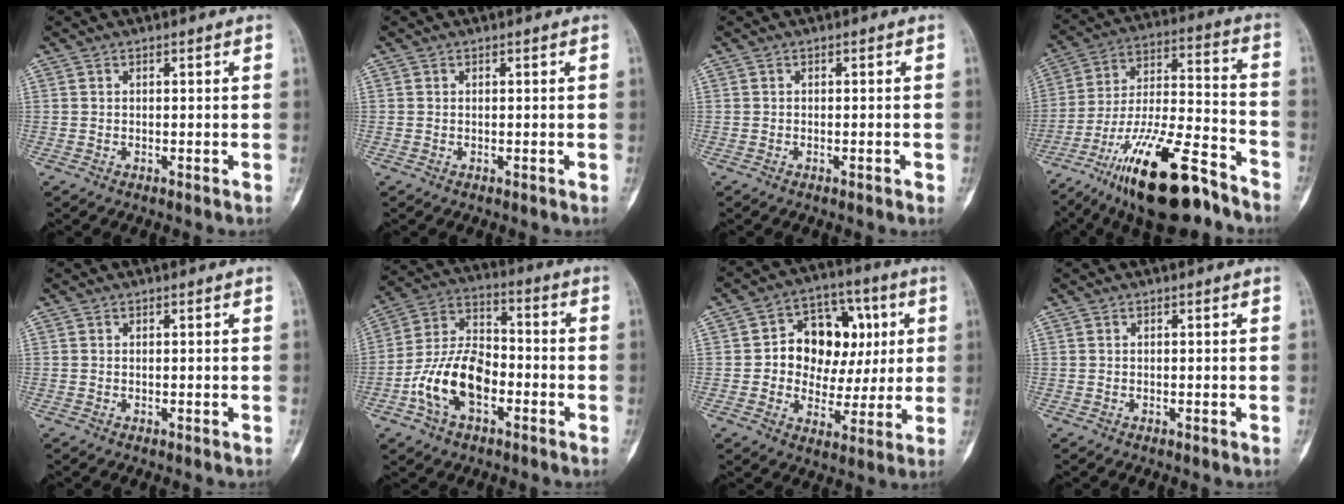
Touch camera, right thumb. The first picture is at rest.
{"total": 0.0}
{"total": 0.7, "force": [-0.3, 0.2, 0.6], "torque": [-0.010, -0.001, -0.004]}
{"total": 23.3, "force": [-15.6, 6.8, 15.9], "torque": [-0.271, 0.077, -0.265]}
{"total": 0.0}
{"total": 14.2, "force": [-4.7, 8.4, 10.5], "torque": [-0.190, 0.039, -0.089]}
{"total": 15.4, "force": [2.3, 11.6, 9.9], "torque": [-0.089, 0.020, 0.037]}
{"total": 0.0}